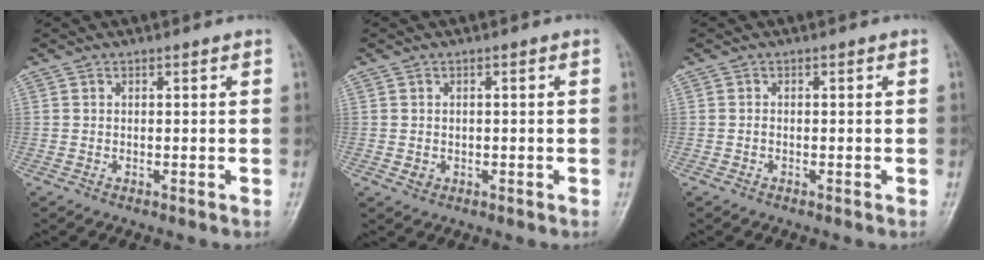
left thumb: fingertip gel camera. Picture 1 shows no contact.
{"total": 1.5, "force": [-0.3, 1.3, 0.5], "torque": [-0.005, 0.003, -0.001]}
{"total": 0.5, "force": [-0.3, 0.3, 0.2], "torque": [-0.008, 0.000, -0.009]}